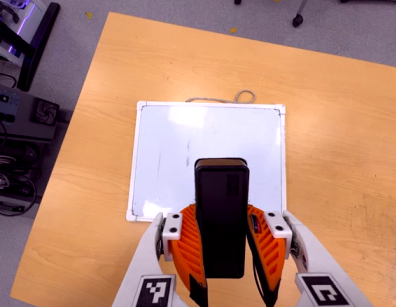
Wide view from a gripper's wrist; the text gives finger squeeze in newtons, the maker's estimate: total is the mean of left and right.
{"total": 8.5, "left": 7.1, "right": 10.0}